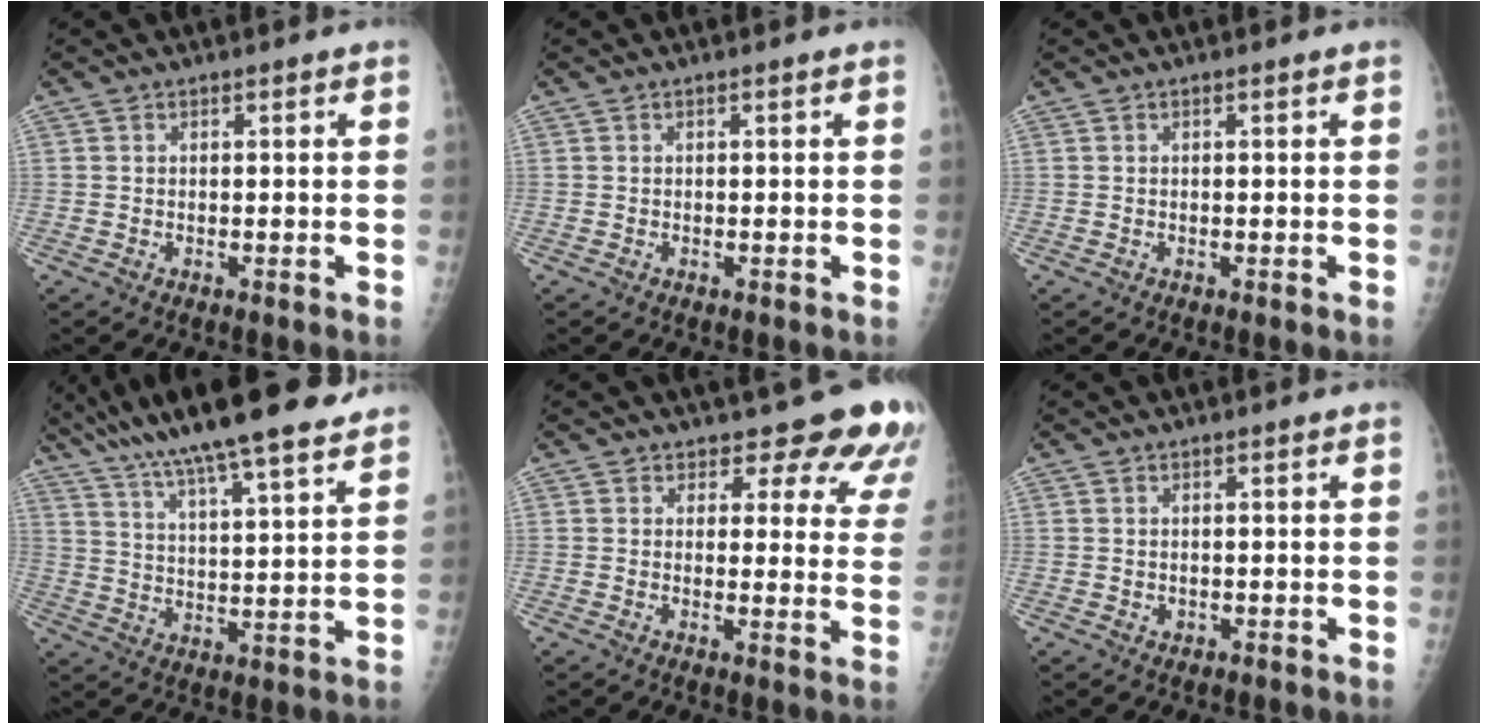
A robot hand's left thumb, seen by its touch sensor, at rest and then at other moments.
{"total": 0.0}
{"total": 0.0}
{"total": 20.6, "force": [16.0, 3.4, 12.5], "torque": [-0.198, -0.036, 0.257]}
{"total": 11.6, "force": [10.4, 4.5, 2.4], "torque": [0.024, -0.074, 0.092]}
{"total": 0.8, "force": [0.1, 0.7, 0.2], "torque": [0.001, 0.000, 0.002]}